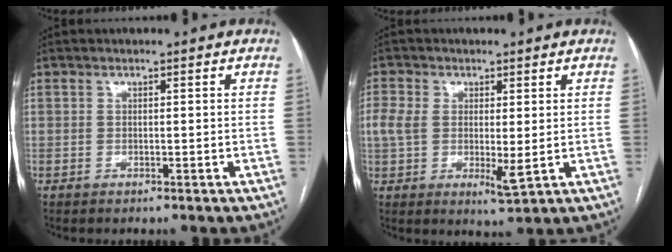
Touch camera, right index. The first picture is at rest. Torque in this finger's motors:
{"motor_torque": [0.38, 0.37, 0.06, 0.05]}